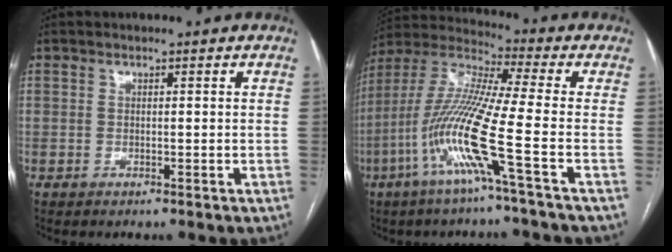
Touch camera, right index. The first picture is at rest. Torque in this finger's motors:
{"motor_torque": [1.48, -0.66, 1.05, 0.21]}